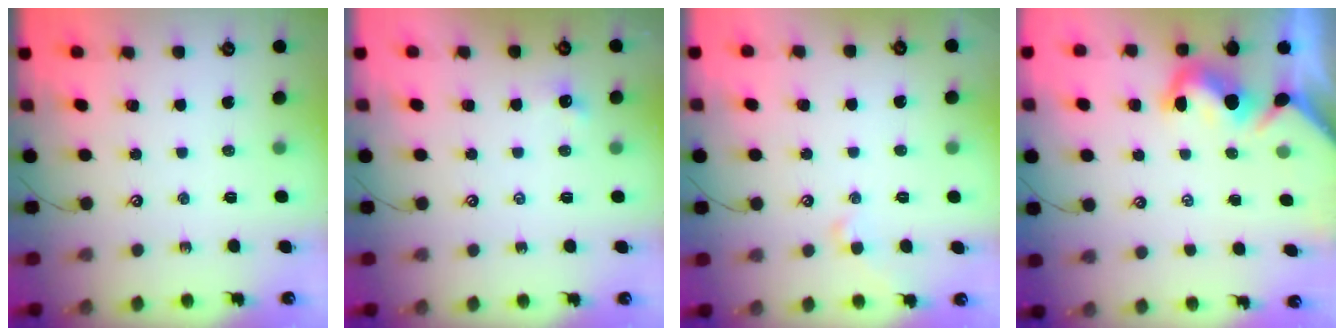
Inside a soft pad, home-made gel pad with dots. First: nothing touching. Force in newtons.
{"total": 2.7, "press": 2.7, "slide": 0.4}
{"total": 1.0, "press": 0.9, "slide": 0.3}
{"total": 1.9, "press": 1.8, "slide": 0.4}